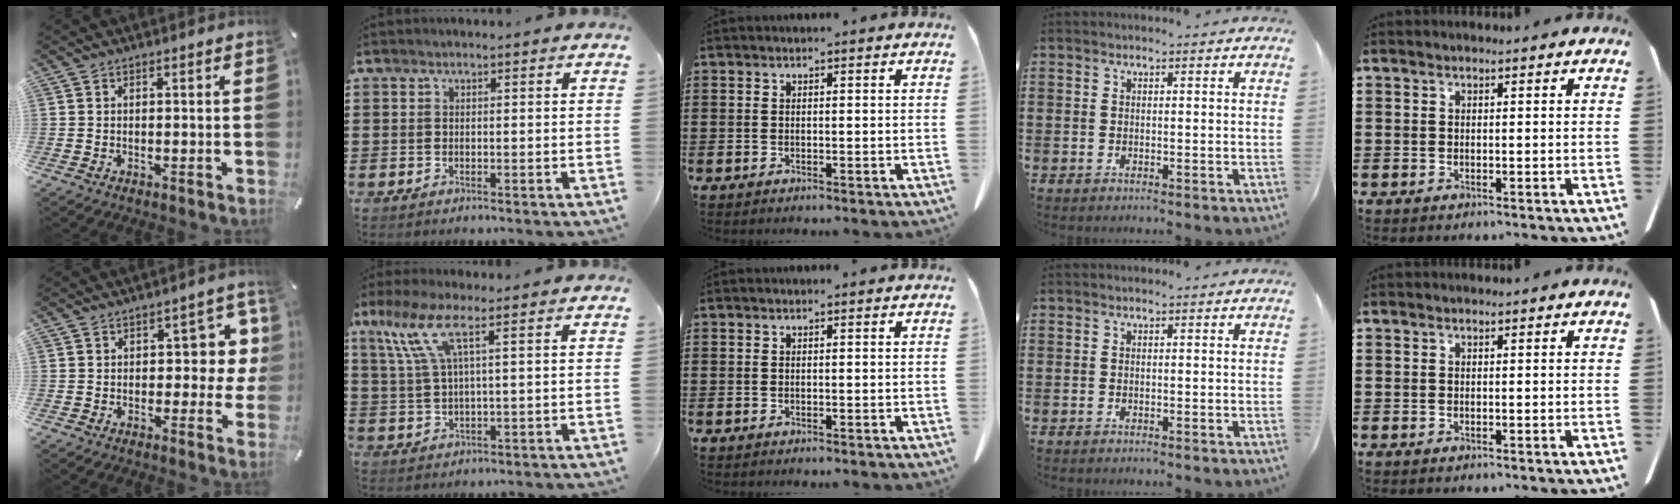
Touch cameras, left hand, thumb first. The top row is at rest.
{"thumb": {"total": 8.3, "force": [1.3, 4.9, 6.6], "torque": [-0.075, -0.001, 0.017]}, "index": {"total": 7.3, "force": [3.1, 1.1, 6.5], "torque": [-0.149, -0.003, 0.051]}}